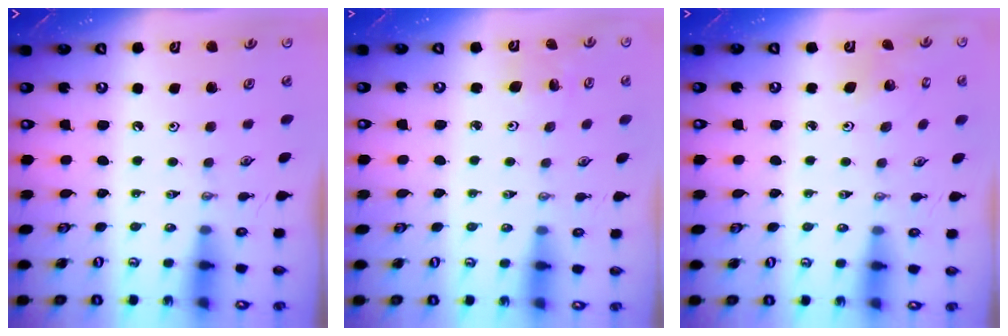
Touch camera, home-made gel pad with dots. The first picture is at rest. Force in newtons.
{"total": 3.5, "press": 3.5, "slide": 0.1}
{"total": 1.7, "press": 1.6, "slide": 0.2}